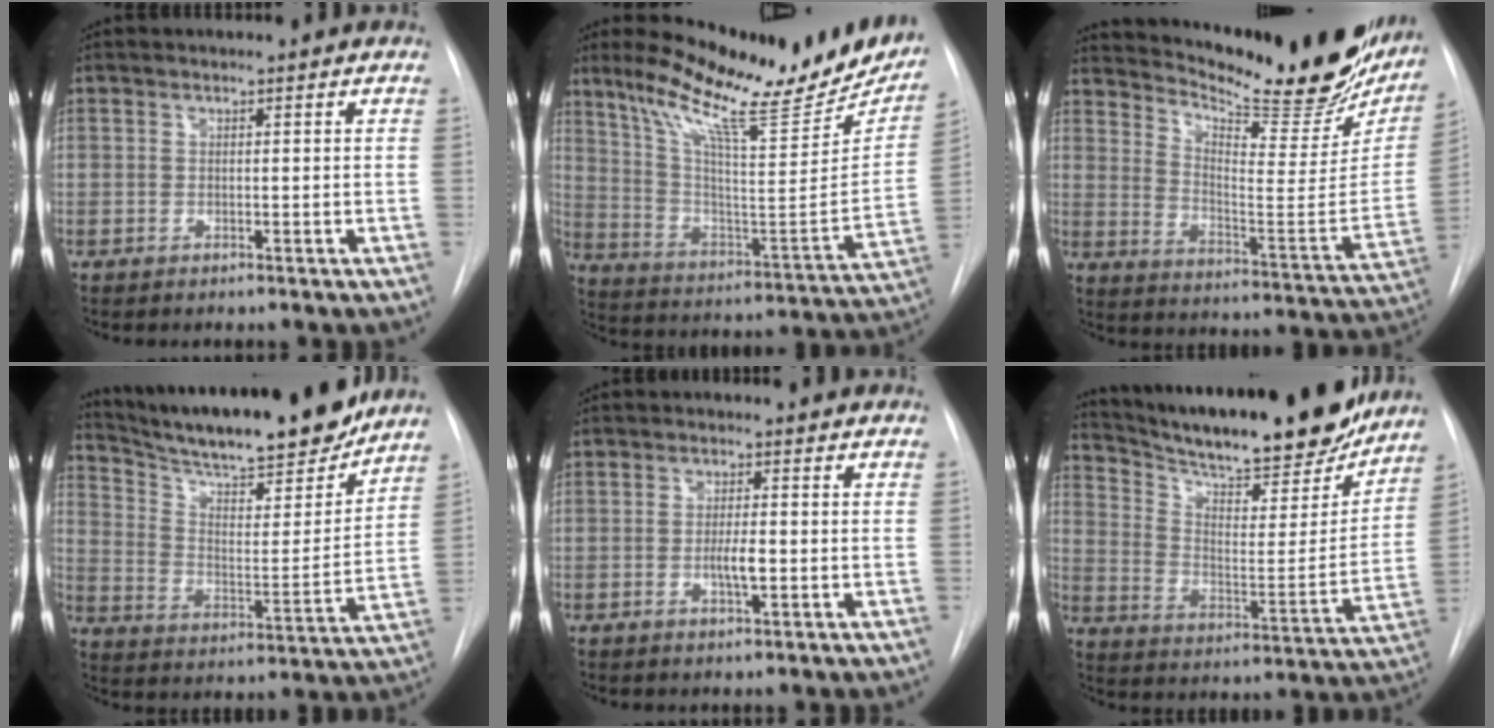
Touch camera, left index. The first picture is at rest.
{"total": 25.3, "force": [19.9, 5.0, 14.8], "torque": [-0.238, -0.033, 0.289]}
{"total": 27.5, "force": [23.3, 6.1, 13.4], "torque": [-0.207, -0.081, 0.302]}
{"total": 22.2, "force": [19.5, 3.0, 10.3], "torque": [-0.178, -0.020, 0.293]}
{"total": 3.0, "force": [-1.0, 0.5, 2.8], "torque": [-0.052, -0.006, -0.015]}
{"total": 25.2, "force": [21.8, 4.1, 12.1], "torque": [-0.206, -0.037, 0.313]}